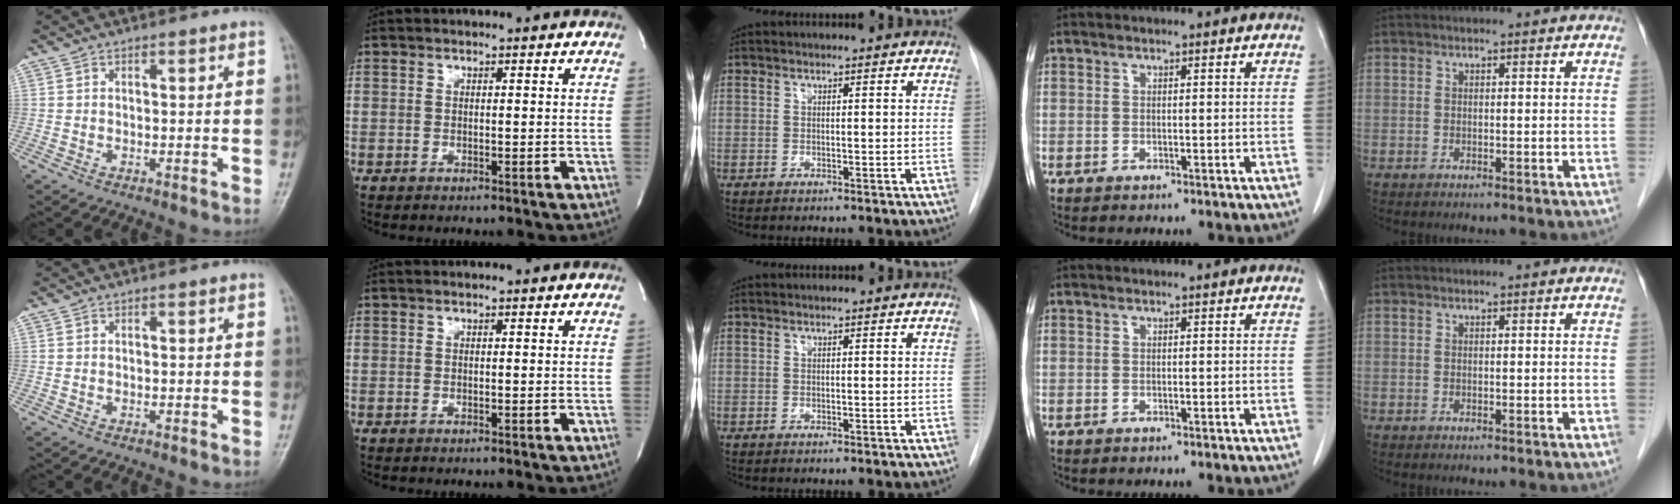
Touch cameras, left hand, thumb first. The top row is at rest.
{}